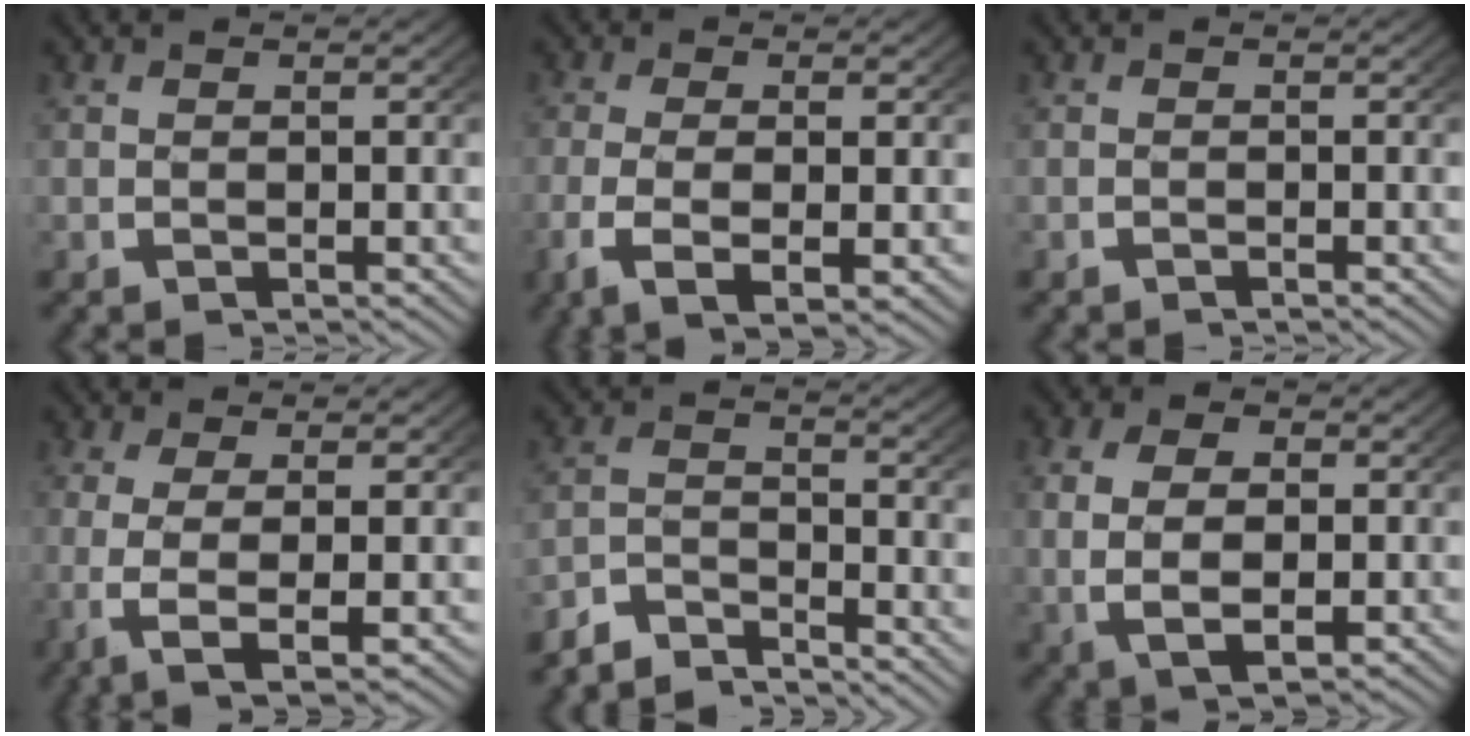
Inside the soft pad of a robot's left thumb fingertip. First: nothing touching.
{"total": 5.4, "force": [-1.5, 2.3, 4.7], "torque": [-0.105, -0.018, -0.015]}
{"total": 0.5, "force": [-0.5, -0.2, 0.1], "torque": [0.001, 0.002, -0.012]}
{"total": 6.2, "force": [-0.9, 2.1, 5.7], "torque": [-0.126, -0.022, -0.002]}
{"total": 4.6, "force": [-4.2, 1.3, 1.3], "torque": [-0.019, -0.008, -0.083]}
{"total": 6.7, "force": [-0.2, 4.1, 5.2], "torque": [-0.108, -0.016, 0.008]}